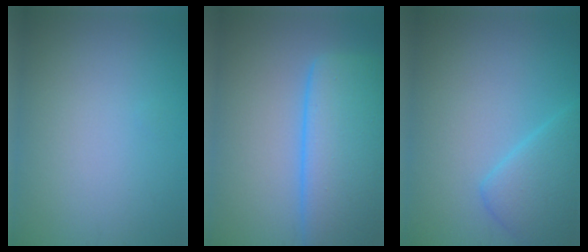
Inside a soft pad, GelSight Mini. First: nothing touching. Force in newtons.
{"total": 10.3, "press": 10.3, "slide": 0.5}
{"total": 4.0, "press": 4.0, "slide": 0.3}